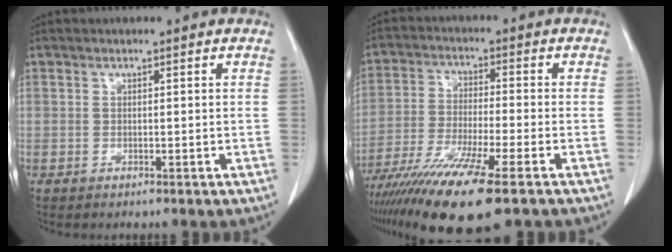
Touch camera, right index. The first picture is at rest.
{"total": 14.2, "force": [-9.4, 0.6, 10.6], "torque": [-0.210, -0.040, -0.166]}